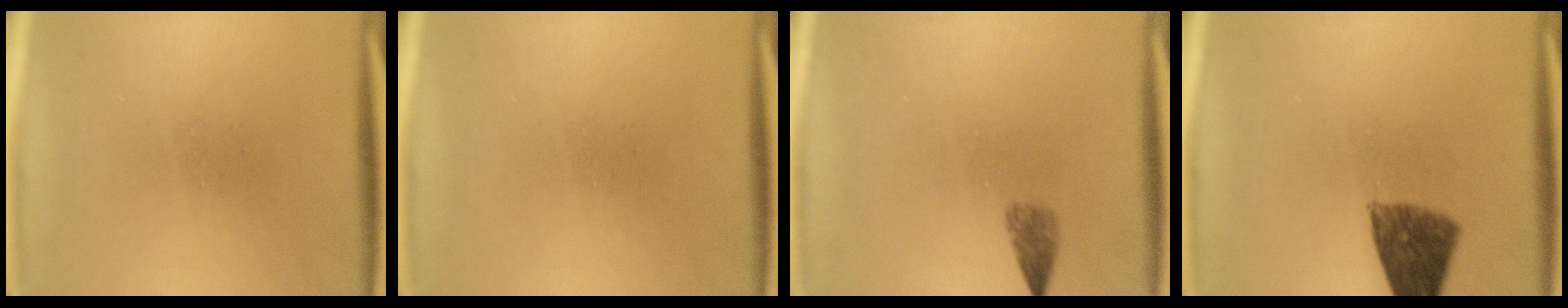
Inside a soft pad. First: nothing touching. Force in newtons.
{"total": 0.0}
{"total": 1.8}
{"total": 8.3}